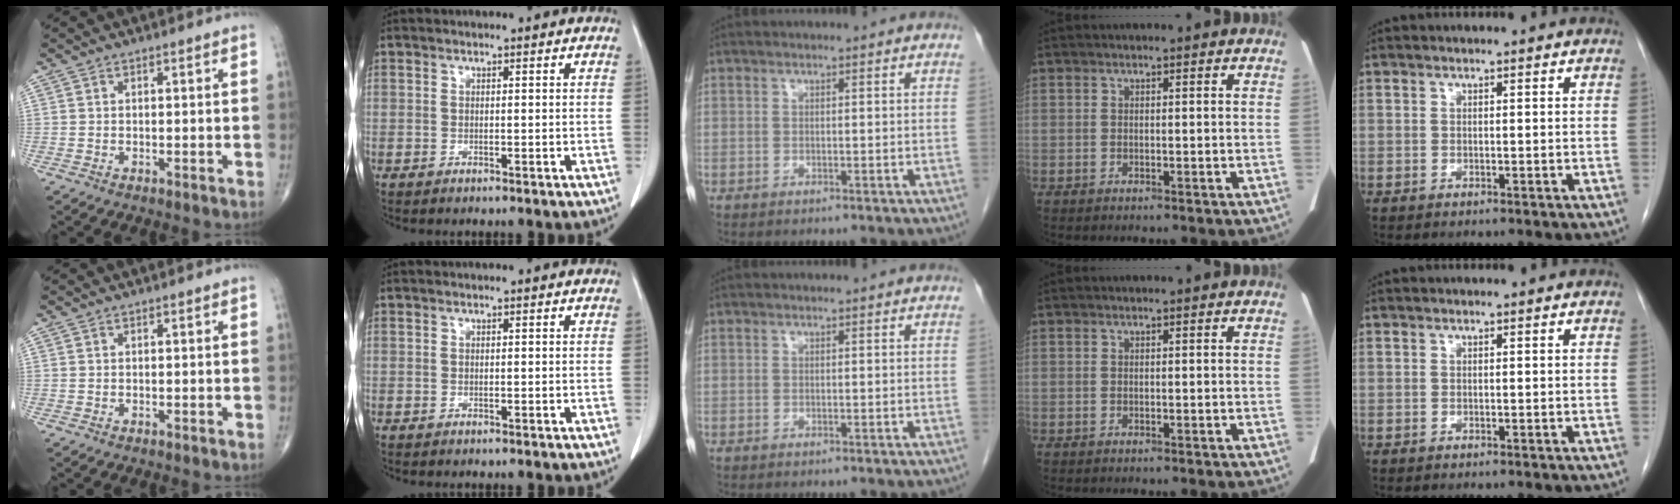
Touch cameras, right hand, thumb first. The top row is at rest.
{}